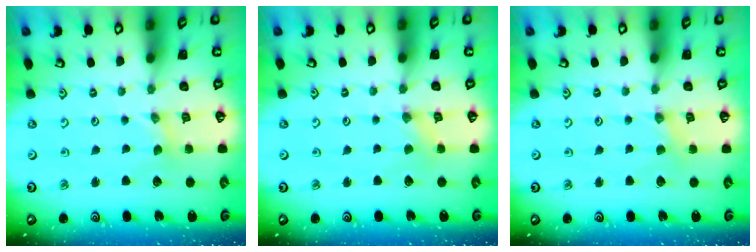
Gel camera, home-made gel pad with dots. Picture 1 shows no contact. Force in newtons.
{"total": 0.5, "press": 0.5, "slide": 0.1}
{"total": 2.0, "press": 1.9, "slide": 0.4}